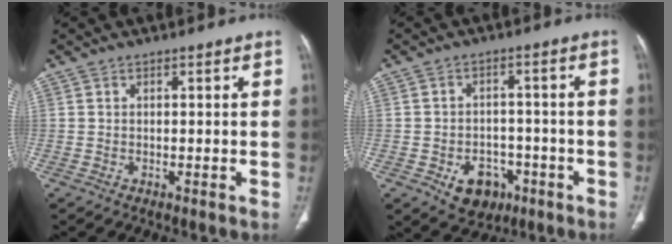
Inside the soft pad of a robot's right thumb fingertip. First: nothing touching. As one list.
[{"total": 8.1, "force": [-3.5, 6.1, 4.0], "torque": [-0.031, 0.027, -0.041]}]